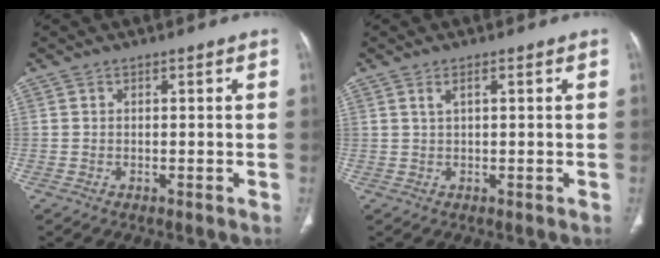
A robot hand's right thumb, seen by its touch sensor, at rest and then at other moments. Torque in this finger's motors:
{"motor_torque": [-0.42, 0.31, -0.24, -0.08, 0.08]}